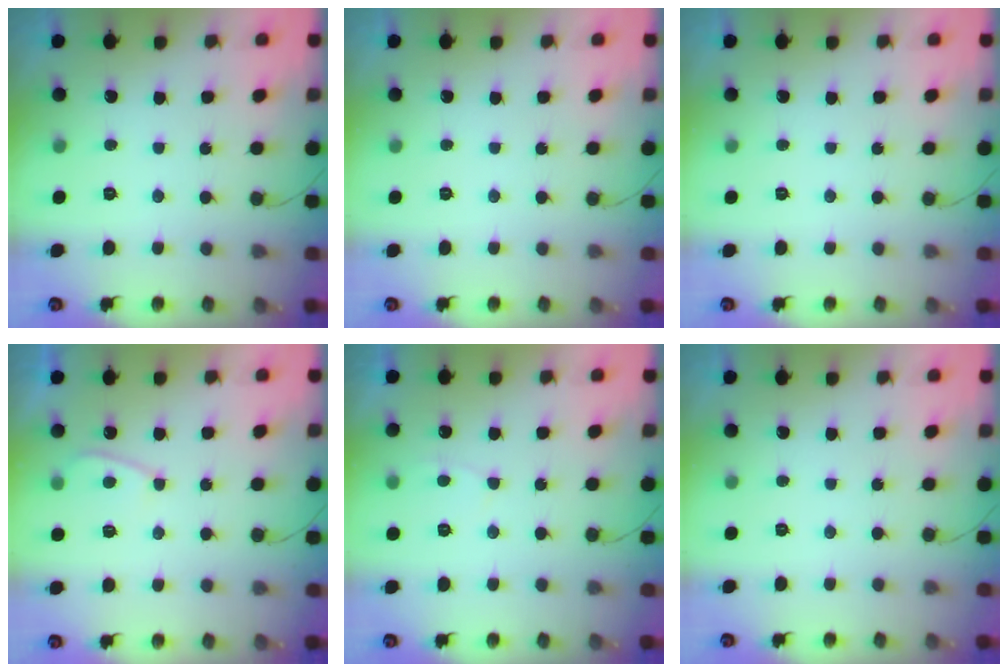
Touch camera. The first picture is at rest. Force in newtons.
{"total": 0.0}
{"total": 0.0}
{"total": 4.0, "press": 4.0, "slide": 0.4}
{"total": 3.4, "press": 3.4, "slide": 0.4}
{"total": 0.0}